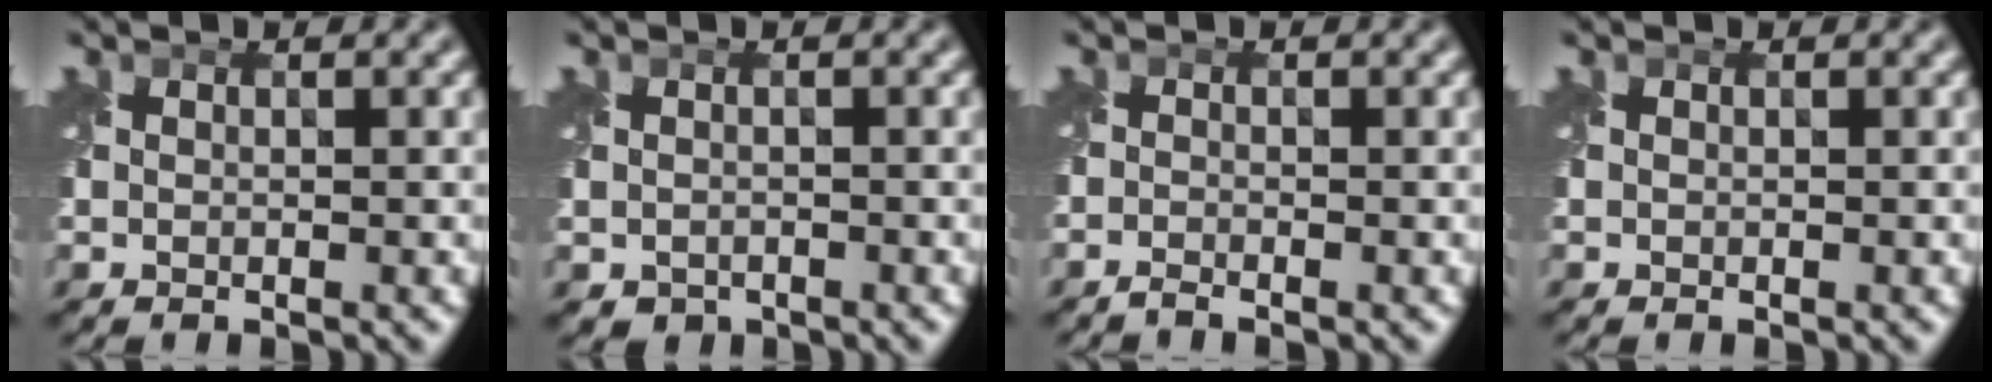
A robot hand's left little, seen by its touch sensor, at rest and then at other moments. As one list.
[{"total": 1.2, "force": [-0.7, 1.0, 0.3], "torque": [-0.007, -0.012, -0.012]}, {"total": 0.9, "force": [-0.8, 0.0, 0.3], "torque": [-0.005, -0.005, -0.023]}, {"total": 0.0}]